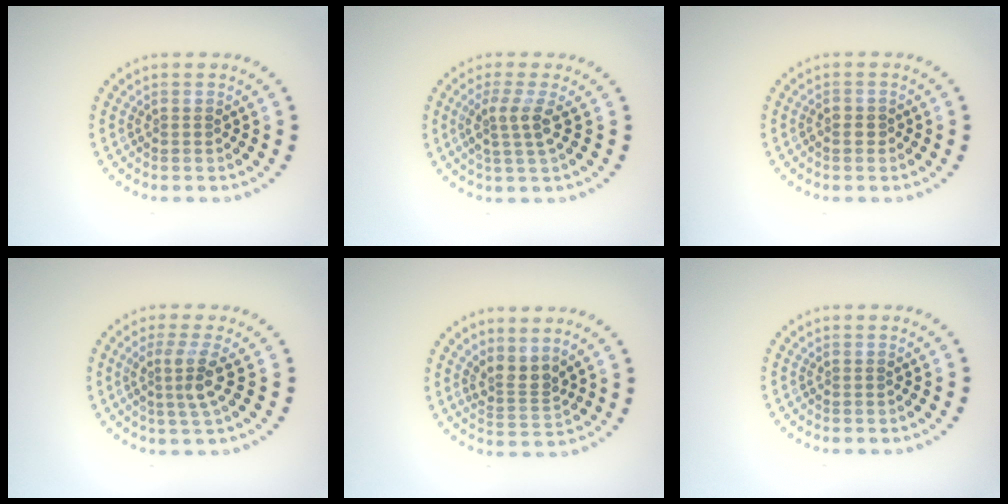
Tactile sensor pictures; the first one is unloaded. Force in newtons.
{"total": 2.6, "press": 2.0, "slide": 1.7}
{"total": 0.9, "press": 0.8, "slide": 0.4}
{"total": 2.8, "press": 2.1, "slide": 1.9}
{"total": 2.6, "press": 1.8, "slide": 1.9}
{"total": 0.0}